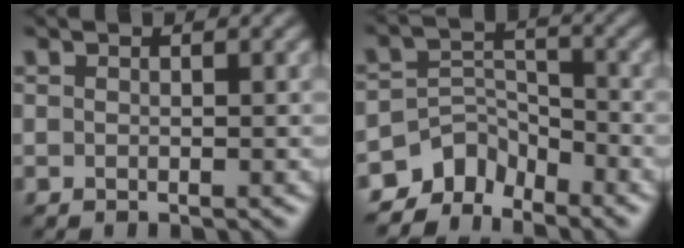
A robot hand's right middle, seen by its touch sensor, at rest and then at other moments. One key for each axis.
{"total": 4.7, "fx": -3.9, "fy": 2.4, "fz": 0.9, "tx": -0.009, "ty": -0.001, "tz": -0.079}